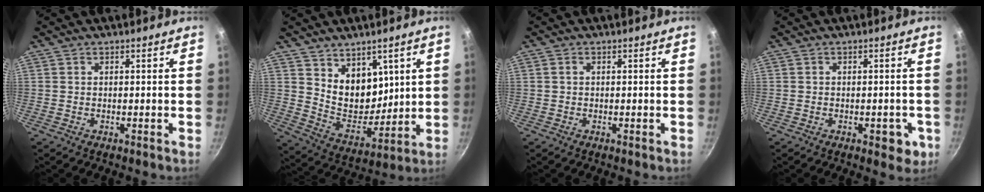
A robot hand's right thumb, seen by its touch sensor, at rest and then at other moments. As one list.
[{"total": 11.1, "force": [4.9, 7.7, 6.4], "torque": [-0.058, -0.047, 0.106]}, {"total": 0.6, "force": [0.1, 0.5, 0.5], "torque": [-0.008, 0.001, 0.000]}, {"total": 3.9, "force": [-1.5, 2.1, 2.9], "torque": [-0.015, 0.005, -0.017]}]